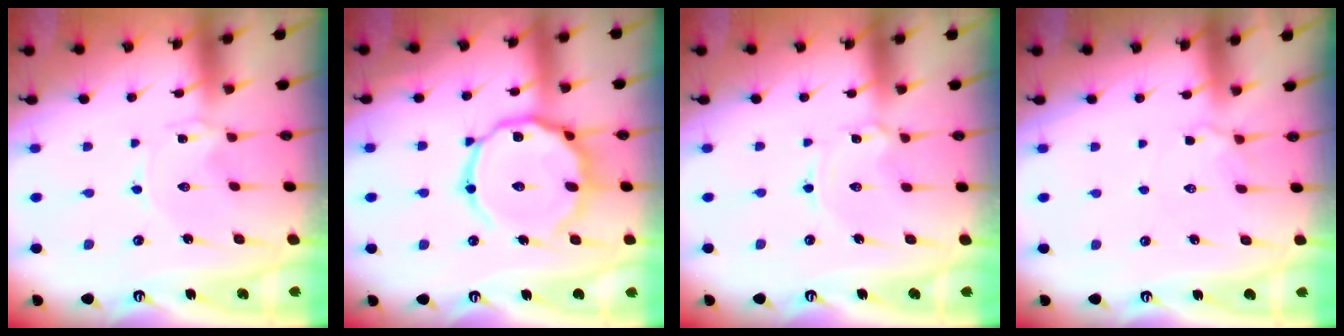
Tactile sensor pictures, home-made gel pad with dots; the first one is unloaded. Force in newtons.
{"total": 18.1, "press": 18.0, "slide": 1.4}
{"total": 1.8, "press": 1.8, "slide": 0.3}
{"total": 3.0, "press": 2.9, "slide": 0.7}